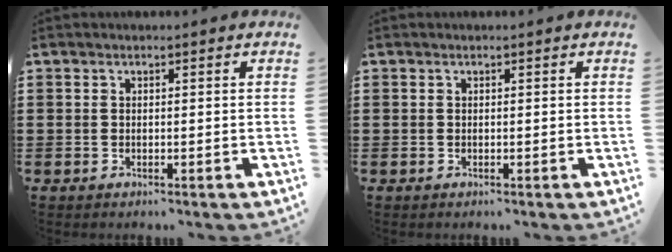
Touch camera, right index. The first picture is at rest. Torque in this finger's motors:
{"motor_torque": [0.26, 1.59, 0.00, 0.00]}